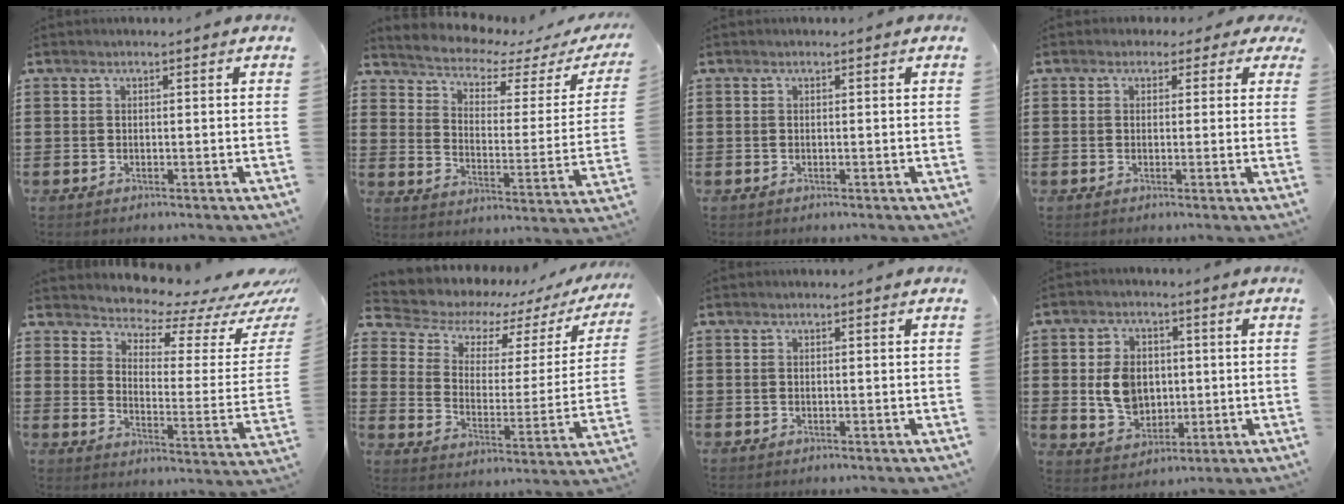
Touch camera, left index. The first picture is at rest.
{"total": 3.9, "force": [3.5, 0.8, 1.3], "torque": [-0.050, -0.030, 0.052]}
{"total": 0.0}
{"total": 1.8, "force": [0.7, 1.6, 0.5], "torque": [-0.012, 0.008, 0.010]}
{"total": 4.6, "force": [4.4, 1.1, 1.0], "torque": [-0.040, -0.044, 0.070]}
{"total": 4.9, "force": [3.6, 2.9, 1.5], "torque": [-0.050, -0.029, 0.057]}
{"total": 0.0}
{"total": 7.3, "force": [0.4, 5.8, 4.5], "torque": [-0.104, 0.008, 0.005]}